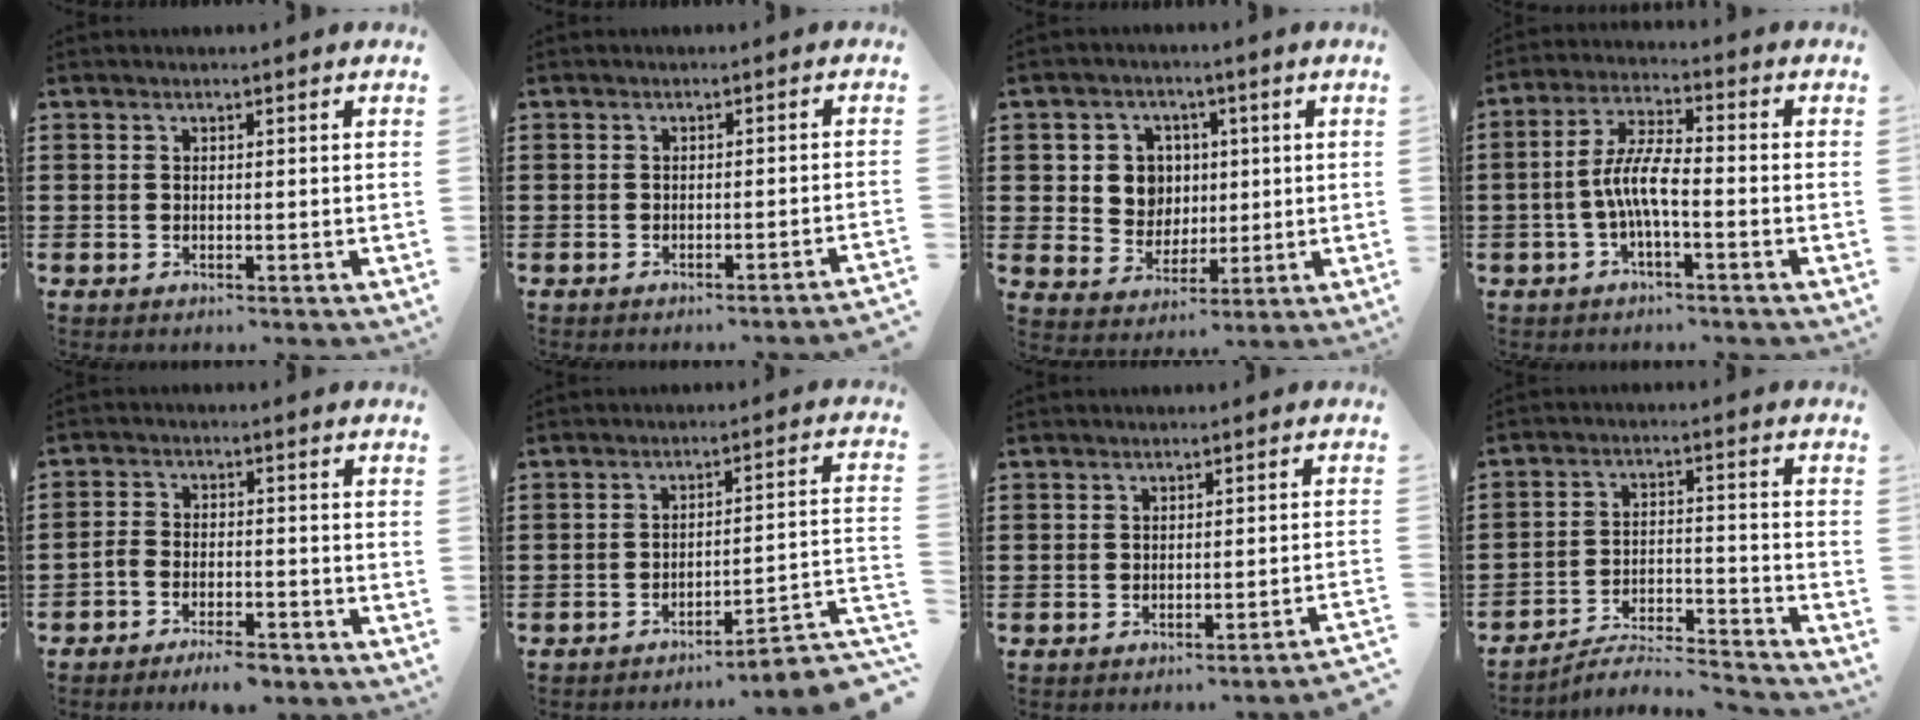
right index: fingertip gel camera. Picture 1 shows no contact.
{"total": 1.4, "force": [-1.1, -0.3, 0.7], "torque": [-0.012, -0.001, -0.022]}
{"total": 6.4, "force": [1.3, 5.9, 2.1], "torque": [-0.061, 0.016, 0.022]}
{"total": 6.6, "force": [-2.0, 1.5, 6.2], "torque": [-0.142, -0.008, -0.045]}
{"total": 4.6, "force": [-4.3, 0.9, 1.3], "torque": [-0.023, 0.010, -0.085]}
{"total": 4.5, "force": [-3.7, 0.0, 2.5], "torque": [-0.043, -0.022, -0.077]}
{"total": 1.7, "force": [-1.4, -0.4, 0.9], "torque": [-0.016, -0.002, -0.028]}
{"total": 4.4, "force": [-4.1, 0.4, 1.5], "torque": [-0.031, -0.007, -0.086]}